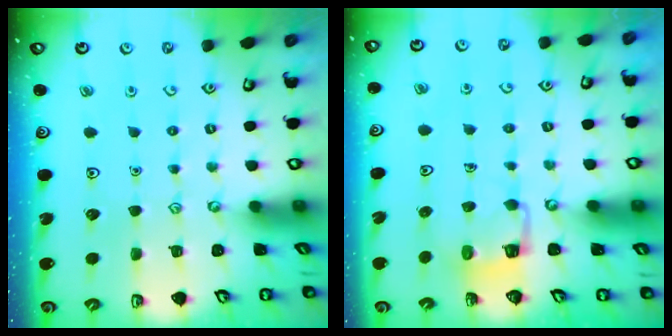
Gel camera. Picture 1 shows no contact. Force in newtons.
{"total": 3.4, "press": 3.4, "slide": 0.2}